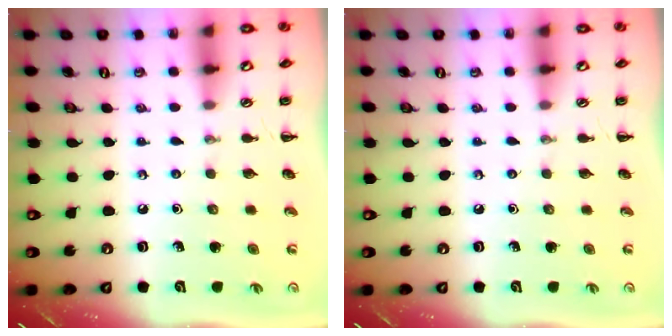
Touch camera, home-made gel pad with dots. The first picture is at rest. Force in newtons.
{"total": 0.0}